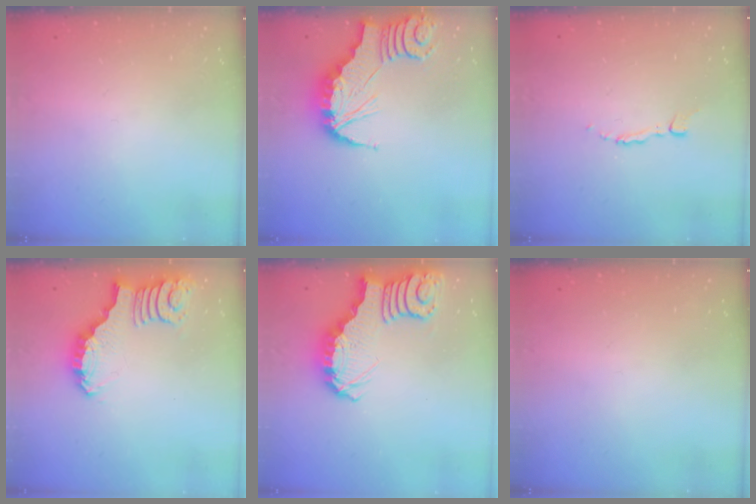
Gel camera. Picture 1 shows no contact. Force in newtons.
{"total": 2.2, "press": 2.2, "slide": 0.2}
{"total": 2.7, "press": 2.7, "slide": 0.2}
{"total": 2.7, "press": 2.7, "slide": 0.2}
{"total": 3.4, "press": 3.3, "slide": 0.7}
{"total": 0.0}